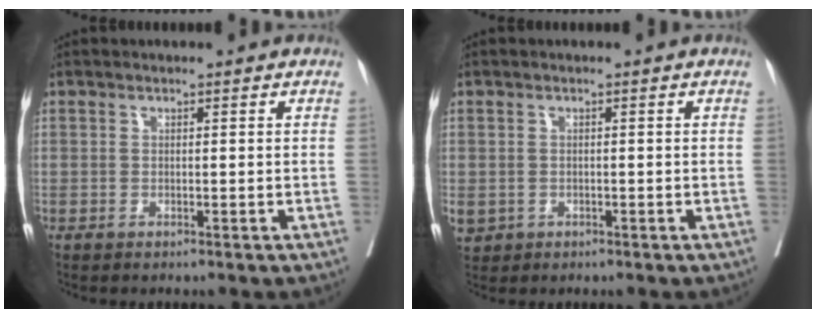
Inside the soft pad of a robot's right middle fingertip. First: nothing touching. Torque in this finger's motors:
{"motor_torque": [0.09, -0.15, 0.26, 0.06]}